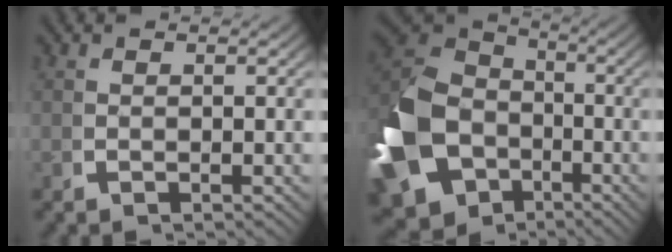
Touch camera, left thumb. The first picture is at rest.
{"total": 17.5, "force": [-4.2, 14.0, 9.7], "torque": [-0.235, -0.057, -0.053]}